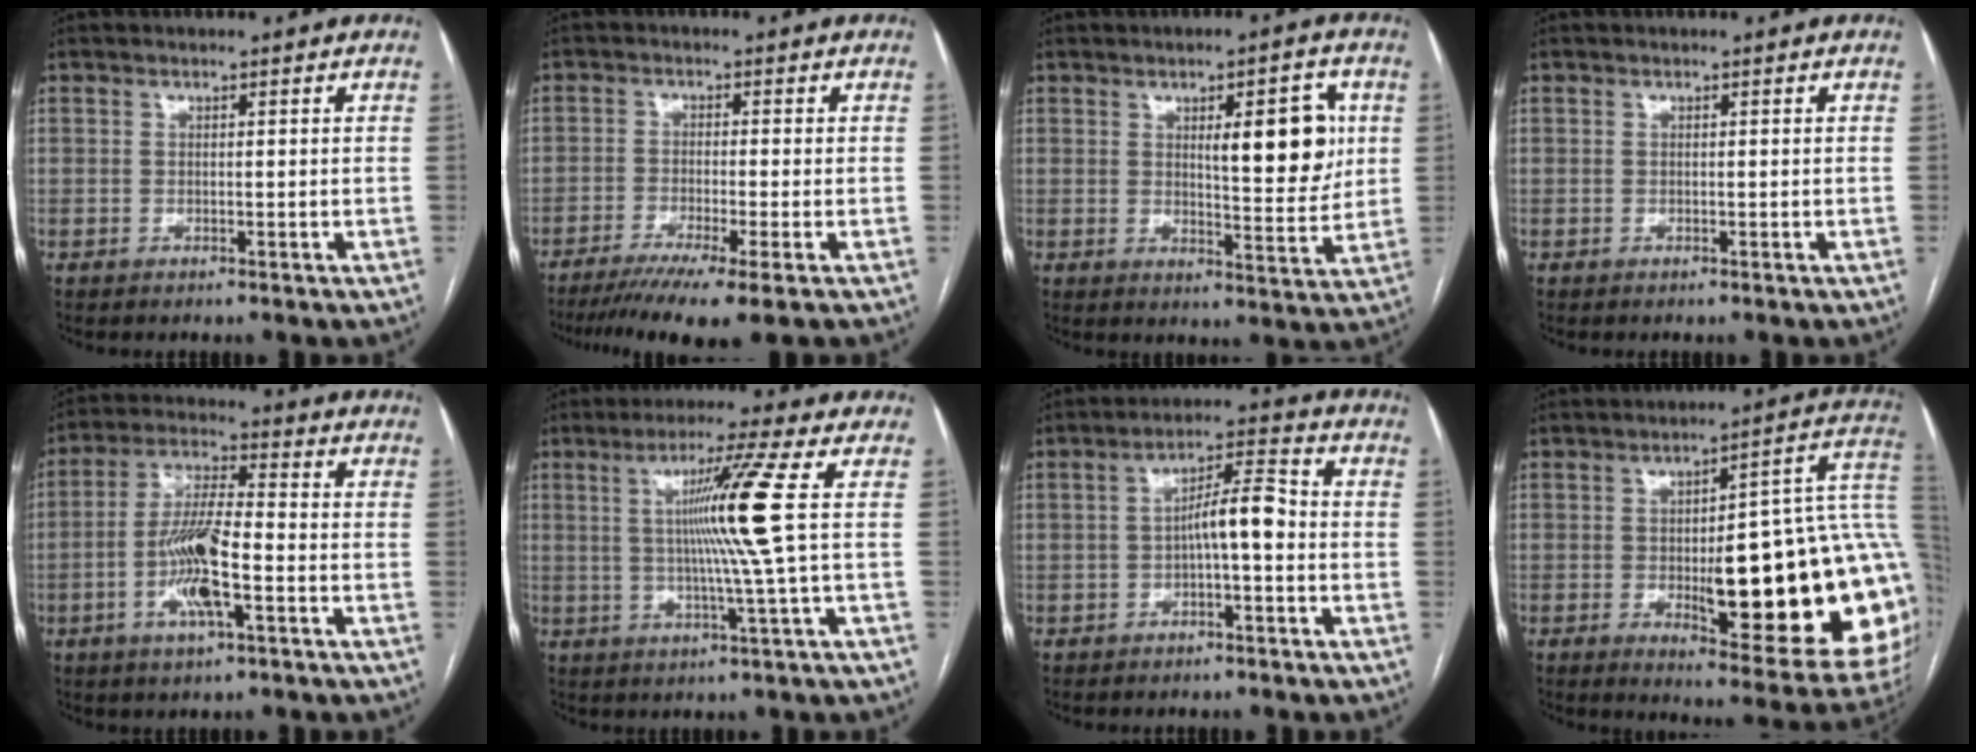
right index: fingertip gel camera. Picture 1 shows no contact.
{"total": 10.1, "force": [-7.2, -0.2, 7.2], "torque": [-0.111, -0.020, -0.112]}
{"total": 9.8, "force": [2.5, 2.6, 9.1], "torque": [-0.124, 0.002, 0.038]}
{"total": 0.0}
{"total": 10.3, "force": [-3.2, 1.8, 9.7], "torque": [-0.194, 0.002, -0.062]}
{"total": 10.0, "force": [1.3, -3.0, 9.5], "torque": [-0.163, -0.002, 0.032]}
{"total": 6.4, "force": [-1.0, 1.2, 6.2], "torque": [-0.101, 0.025, -0.018]}
{"total": 27.6, "force": [-2.0, 6.0, 26.8], "torque": [-0.254, 0.022, -0.017]}